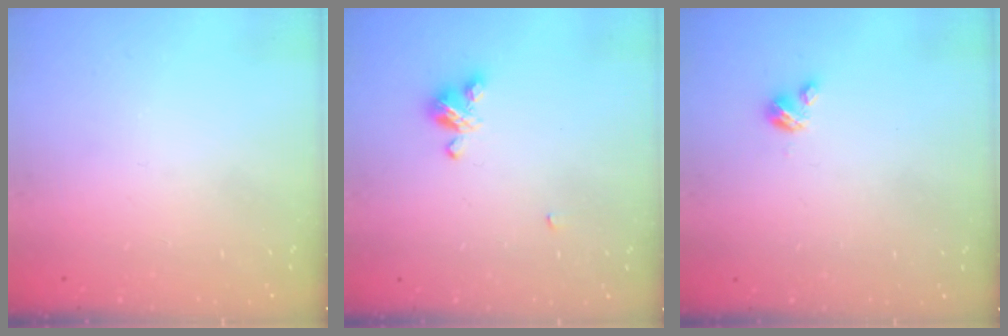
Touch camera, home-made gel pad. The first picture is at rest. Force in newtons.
{"total": 5.1, "press": 5.0, "slide": 0.5}
{"total": 2.7, "press": 2.7, "slide": 0.3}